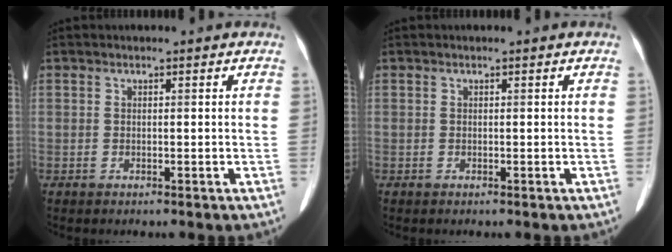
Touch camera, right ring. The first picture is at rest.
{"total": 0.0}